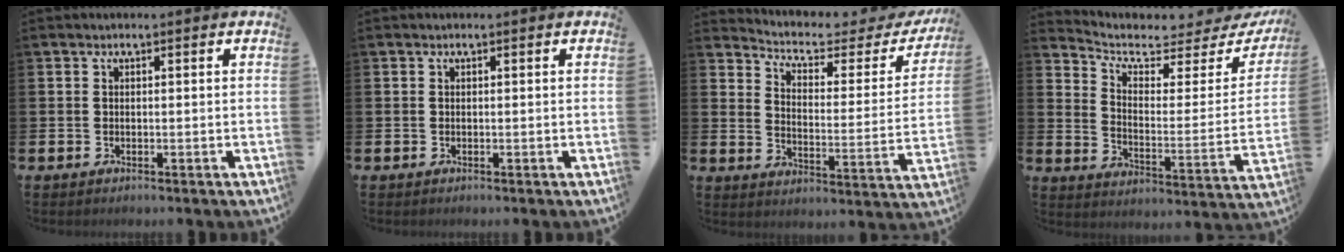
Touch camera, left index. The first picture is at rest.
{"total": 0.0}
{"total": 4.9, "force": [4.0, 1.9, 2.0], "torque": [-0.061, -0.030, 0.059]}
{"total": 5.3, "force": [4.6, 1.8, 1.7], "torque": [-0.058, -0.039, 0.072]}